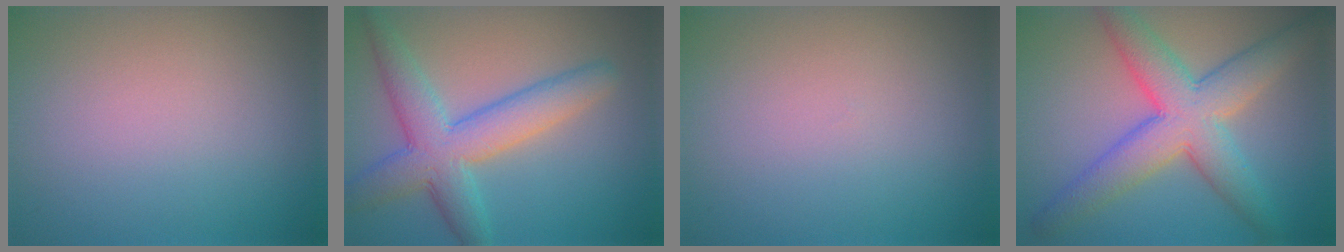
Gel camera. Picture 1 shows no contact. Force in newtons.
{"total": 6.3, "press": 6.3, "slide": 0.1}
{"total": 0.0}
{"total": 7.7, "press": 7.7, "slide": 0.2}